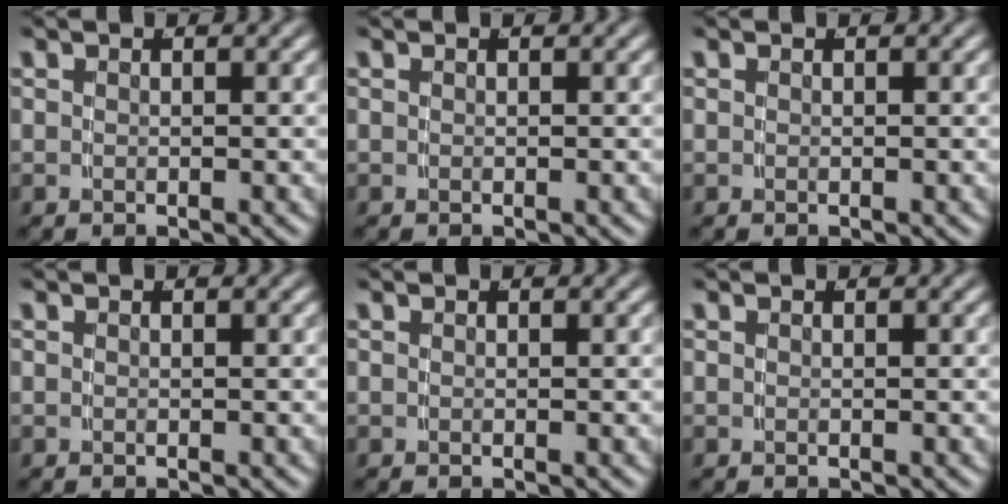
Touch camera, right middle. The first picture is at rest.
{"total": 0.0}
{"total": 0.0}
{"total": 0.0}
{"total": 0.0}
{"total": 0.0}